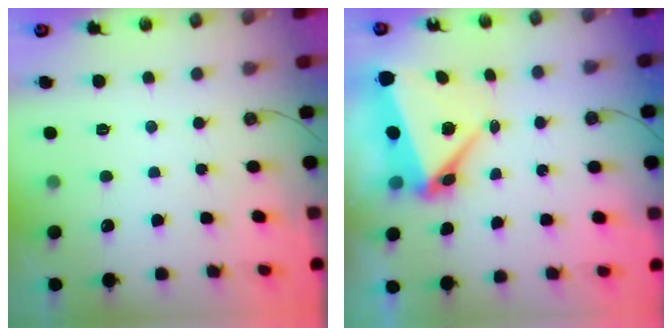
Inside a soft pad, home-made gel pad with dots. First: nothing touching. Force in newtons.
{"total": 7.7, "press": 7.5, "slide": 1.8}